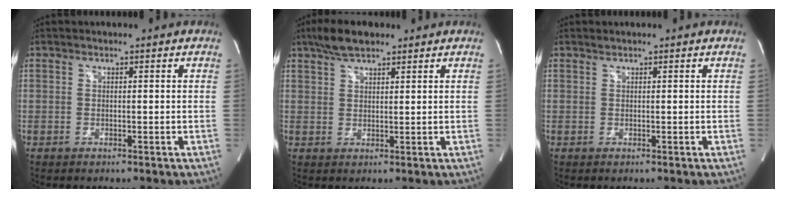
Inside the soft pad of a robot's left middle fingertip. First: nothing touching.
{"total": 5.2, "force": [3.9, 1.6, 2.9], "torque": [-0.067, 0.013, 0.073]}
{"total": 0.0}